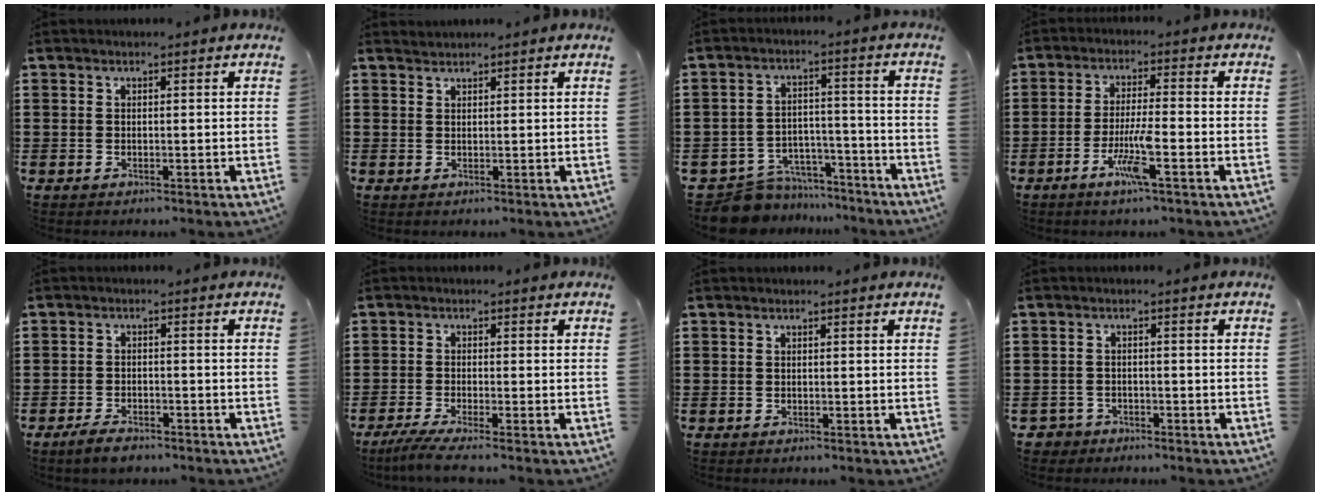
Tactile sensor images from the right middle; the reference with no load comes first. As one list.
[{"total": 0.9, "force": [0.9, -0.1, -0.2], "torque": [0.001, -0.003, 0.018]}, {"total": 7.8, "force": [-7.5, 1.9, 1.0], "torque": [-0.028, 0.018, -0.150]}, {"total": 5.9, "force": [-2.8, 0.5, 5.1], "torque": [-0.104, -0.009, -0.054]}, {"total": 2.8, "force": [-2.3, 0.9, 1.2], "torque": [-0.029, 0.003, -0.048]}, {"total": 2.9, "force": [-2.2, -0.2, 1.8], "torque": [-0.044, -0.012, -0.045]}, {"total": 0.0}, {"total": 2.2, "force": [-1.9, 1.0, 0.0], "torque": [-0.013, -0.003, -0.046]}]